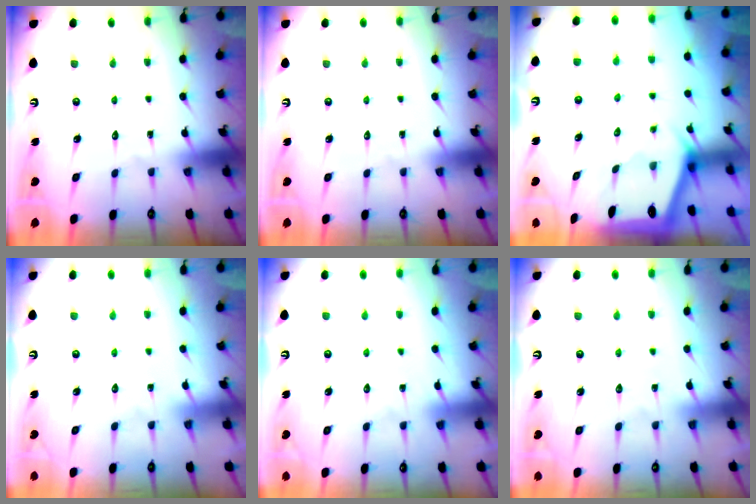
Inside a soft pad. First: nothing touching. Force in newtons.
{"total": 0.0}
{"total": 2.0, "press": 2.0, "slide": 0.3}
{"total": 2.8, "press": 2.8, "slide": 0.3}
{"total": 2.4, "press": 2.4, "slide": 0.4}
{"total": 2.5, "press": 2.5, "slide": 0.4}